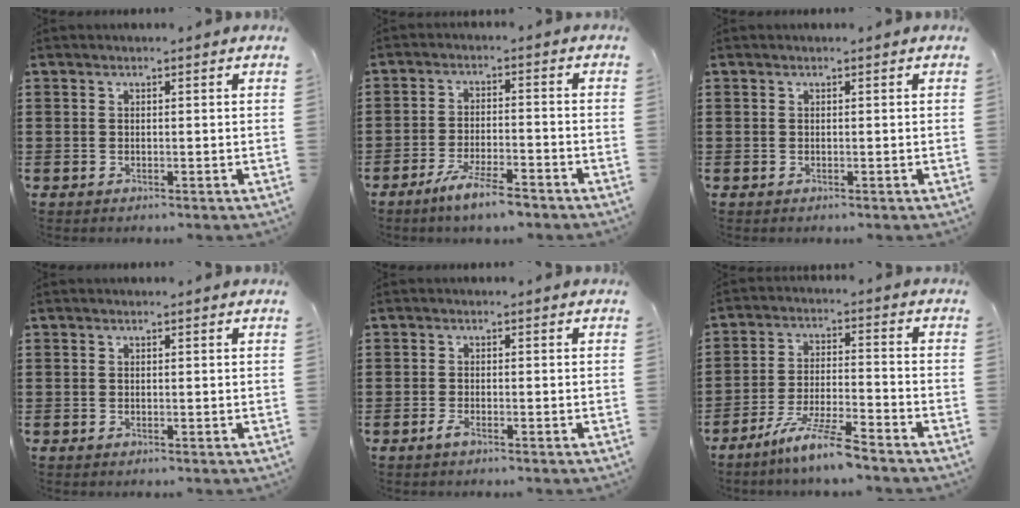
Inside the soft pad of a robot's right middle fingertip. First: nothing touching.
{"total": 5.5, "force": [-4.3, 0.5, 3.4], "torque": [-0.074, -0.007, -0.082]}
{"total": 0.0}
{"total": 0.0}
{"total": 1.4, "force": [-0.8, 0.2, 1.1], "torque": [-0.021, -0.003, -0.014]}
{"total": 7.8, "force": [-6.5, -0.1, 4.4], "torque": [-0.096, -0.012, -0.125]}